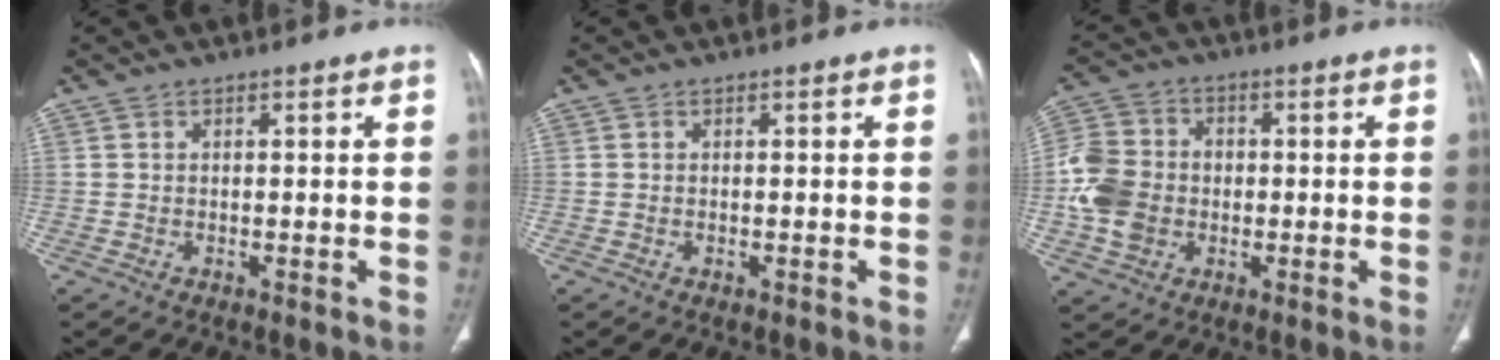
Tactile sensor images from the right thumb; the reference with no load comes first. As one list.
[{"total": 0.0}, {"total": 10.8, "force": [-1.4, 9.0, 5.8], "torque": [-0.106, 0.020, -0.028]}]